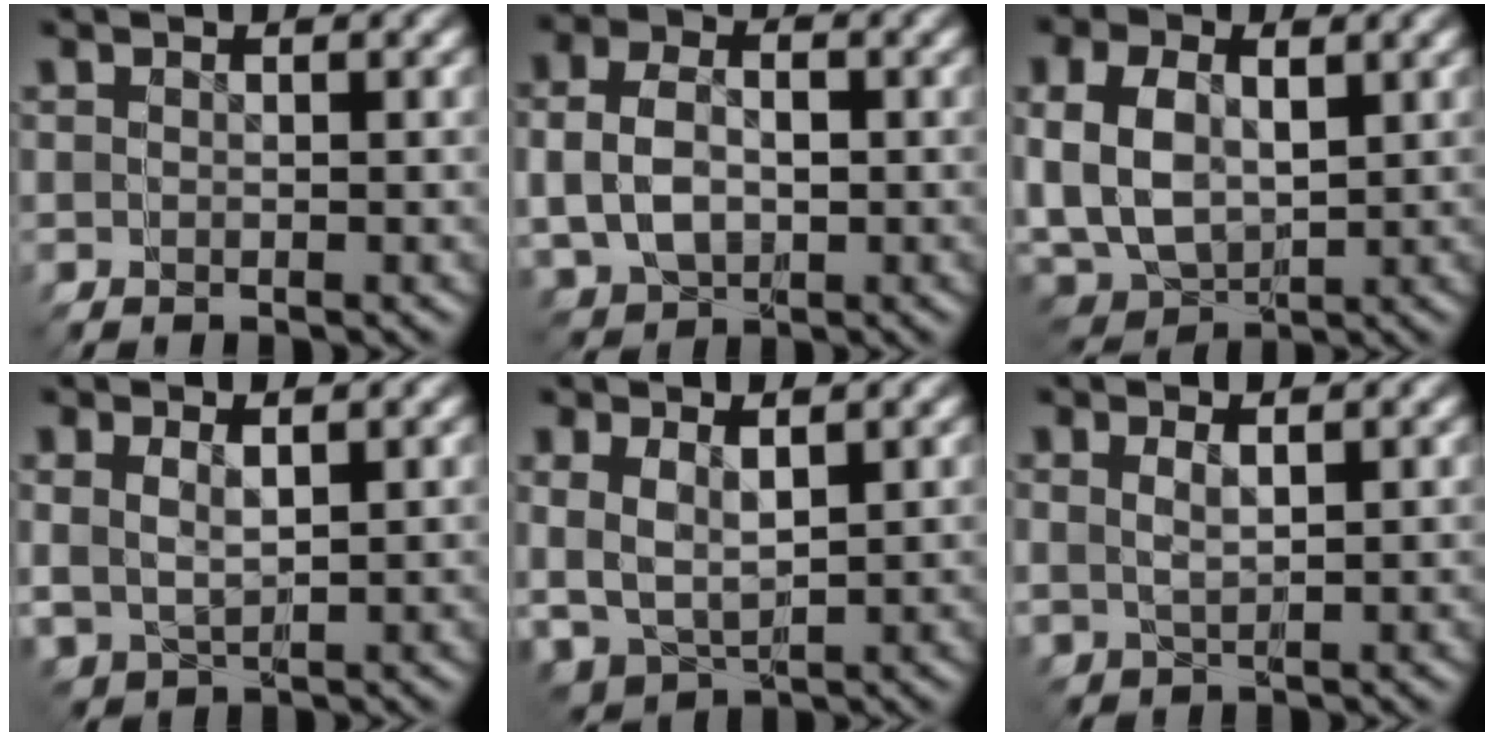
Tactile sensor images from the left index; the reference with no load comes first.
{"total": 2.7, "force": [-1.0, 2.4, -0.6], "torque": [-0.013, -0.023, -0.006]}
{"total": 7.1, "force": [-0.1, 6.7, 2.2], "torque": [-0.059, -0.021, -0.001]}
{"total": 1.8, "force": [0.5, 1.2, 1.2], "torque": [-0.021, -0.009, 0.021]}
{"total": 5.9, "force": [1.2, 5.0, 2.9], "torque": [-0.068, -0.014, 0.021]}
{"total": 1.0, "force": [0.3, 0.0, 0.9], "torque": [-0.003, 0.000, 0.011]}